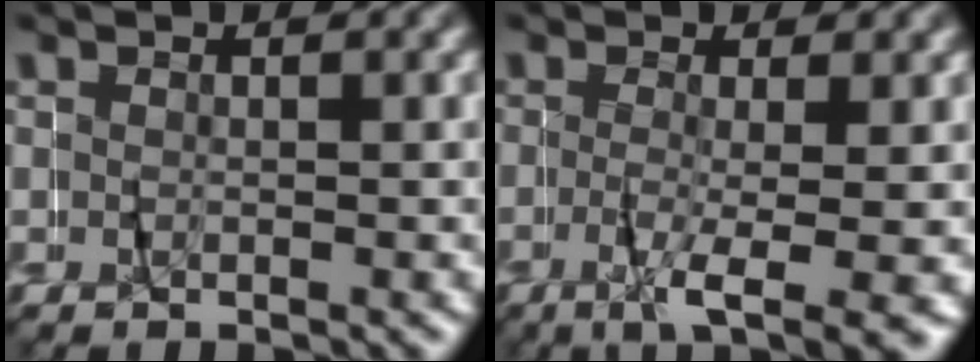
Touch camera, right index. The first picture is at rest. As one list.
[{"total": 5.2, "force": [-2.9, 0.6, 4.3], "torque": [-0.069, -0.021, -0.036]}]